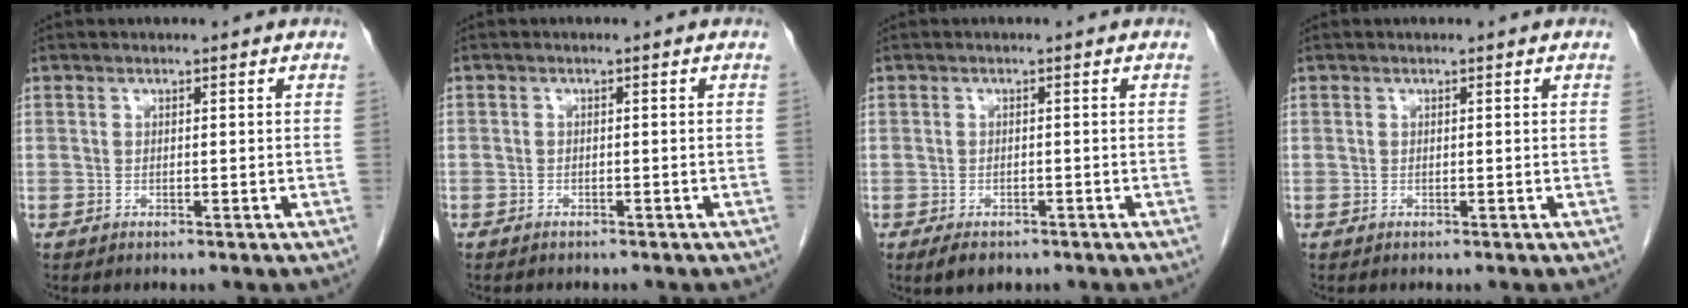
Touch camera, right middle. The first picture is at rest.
{"total": 1.7, "force": [-1.4, 0.9, 0.2], "torque": [-0.003, 0.003, -0.018]}
{"total": 3.2, "force": [-2.2, 1.5, 1.7], "torque": [-0.028, -0.004, -0.028]}
{"total": 0.0}